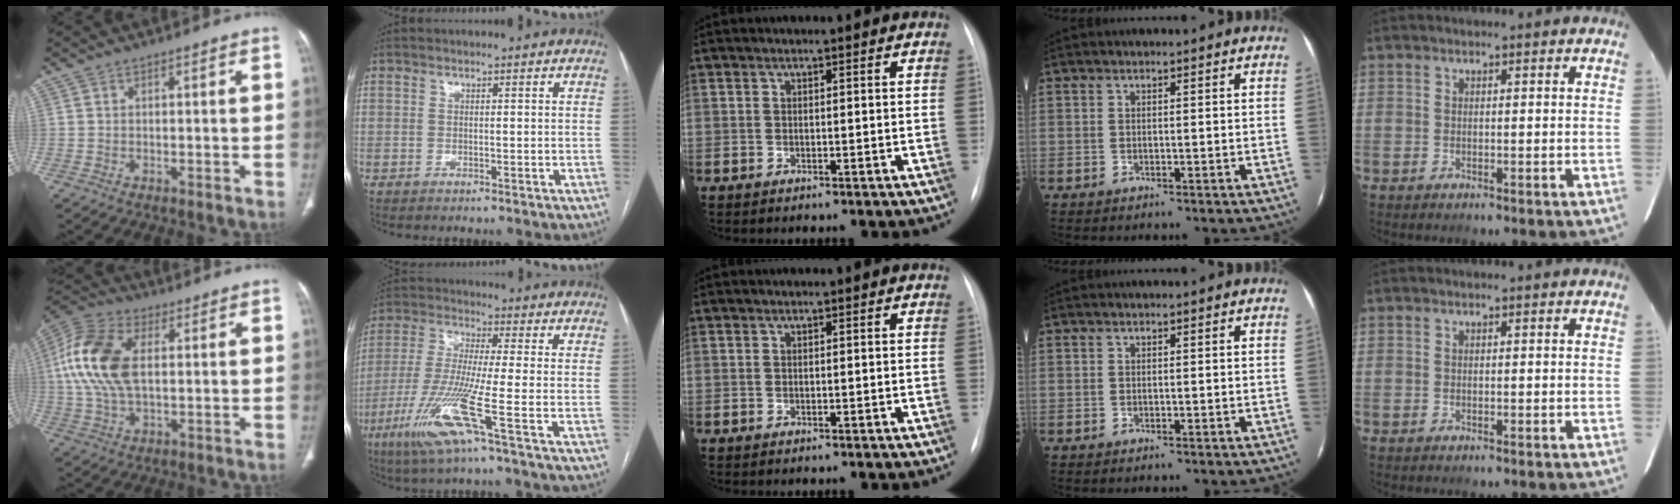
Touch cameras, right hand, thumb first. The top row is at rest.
{"thumb": {"total": 15.7, "force": [2.3, 8.7, 12.9], "torque": [-0.284, 0.014, 0.041]}, "index": {"total": 11.7, "force": [-5.4, -0.9, 10.3], "torque": [-0.218, -0.030, -0.112]}}